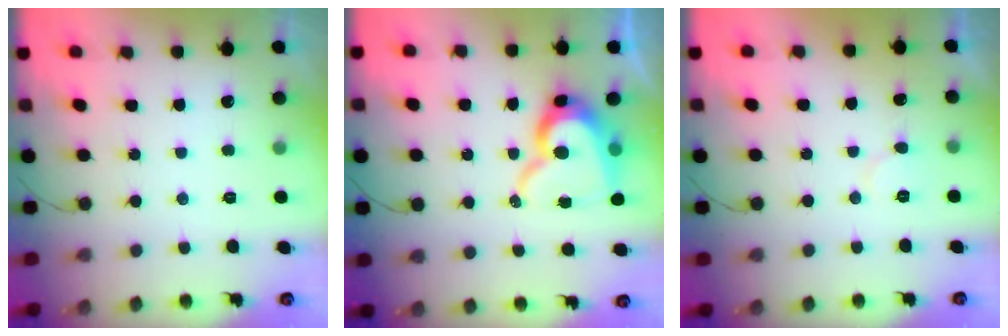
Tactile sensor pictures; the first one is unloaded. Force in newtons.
{"total": 15.4, "press": 15.3, "slide": 1.3}
{"total": 4.8, "press": 4.7, "slide": 0.4}